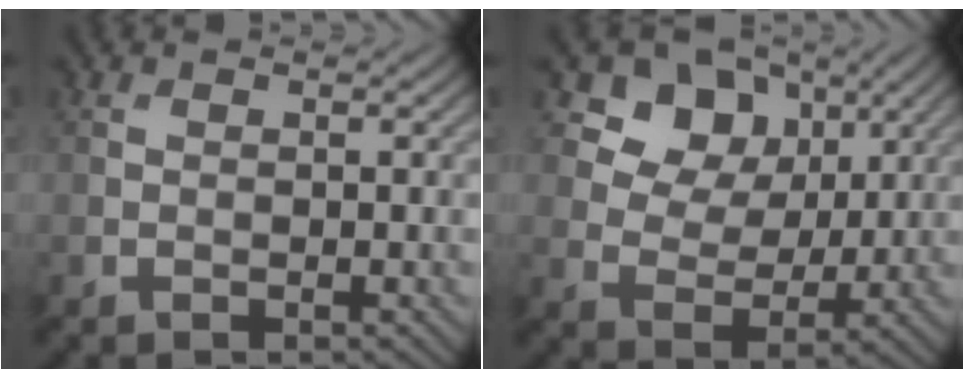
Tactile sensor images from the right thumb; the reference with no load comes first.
{"total": 10.0, "force": [5.0, 7.4, 4.5], "torque": [-0.098, -0.009, 0.099]}